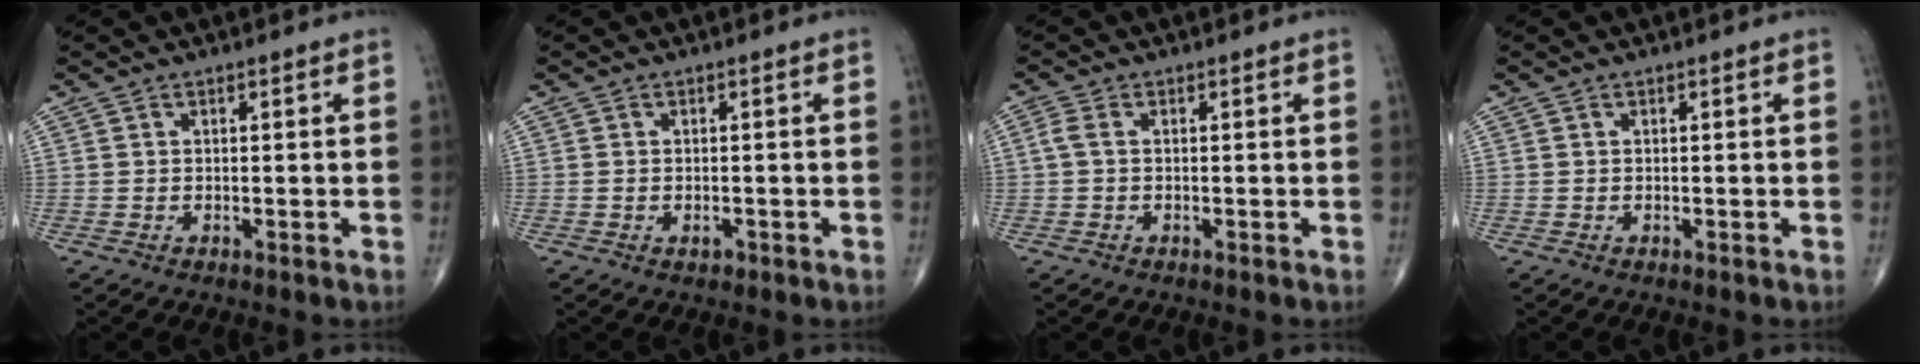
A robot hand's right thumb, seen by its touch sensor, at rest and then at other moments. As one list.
[{"total": 1.0, "force": [-0.5, 0.6, 0.6], "torque": [-0.009, 0.003, -0.007]}, {"total": 1.8, "force": [0.0, 1.0, 1.6], "torque": [-0.040, 0.003, -0.005]}, {"total": 0.0}]